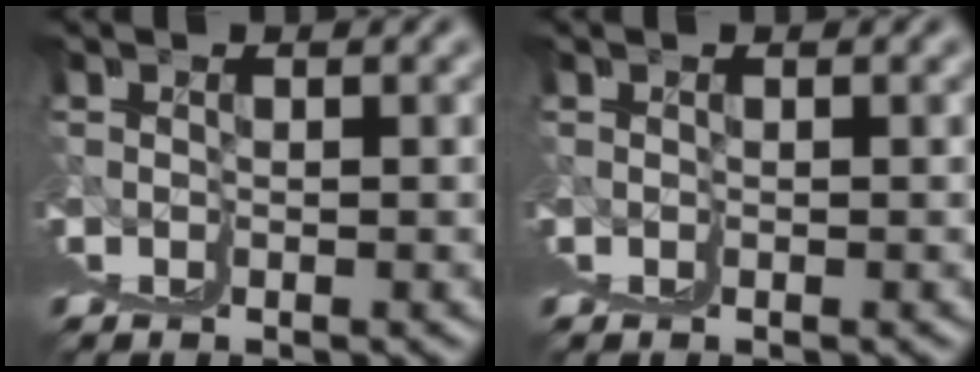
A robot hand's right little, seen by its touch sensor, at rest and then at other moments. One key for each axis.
{"total": 0.0}